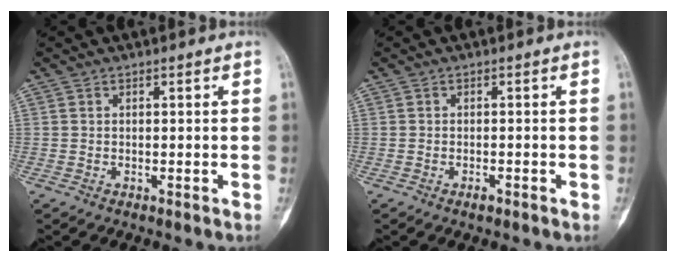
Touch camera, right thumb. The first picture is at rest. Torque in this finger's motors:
{"motor_torque": [0.05, -0.02, 0.19, -0.24, -0.01]}